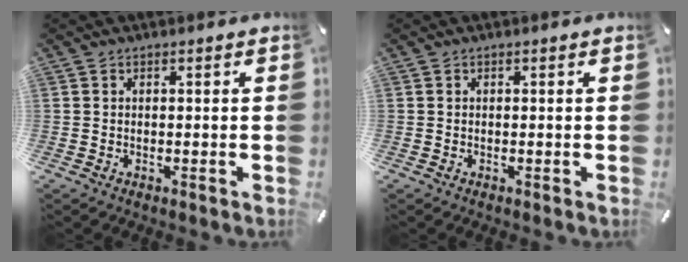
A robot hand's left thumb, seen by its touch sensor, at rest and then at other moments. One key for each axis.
{"total": 0.0}